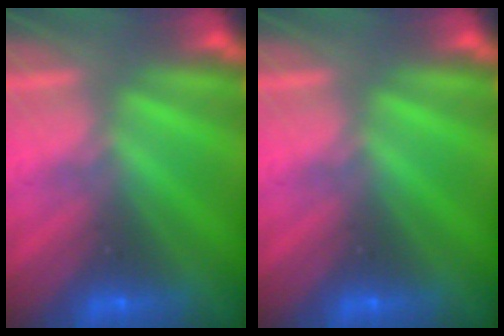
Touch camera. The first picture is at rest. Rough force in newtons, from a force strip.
{"total": 0.0}